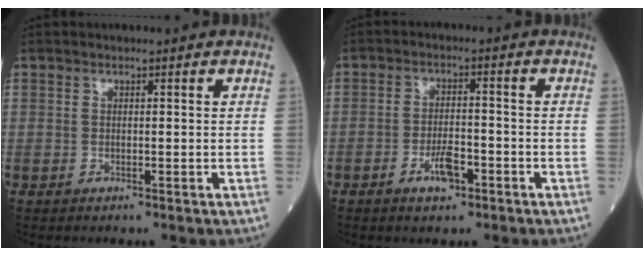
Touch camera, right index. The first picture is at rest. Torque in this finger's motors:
{"motor_torque": [-0.02, 0.00, -0.02, 0.00]}